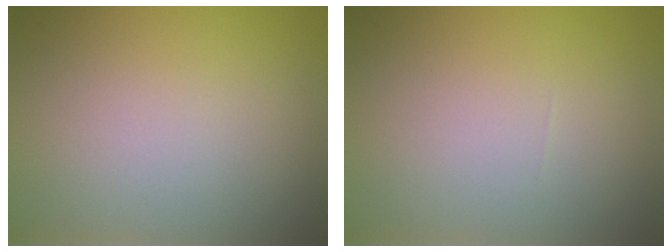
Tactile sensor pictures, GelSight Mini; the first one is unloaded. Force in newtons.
{"total": 0.0}